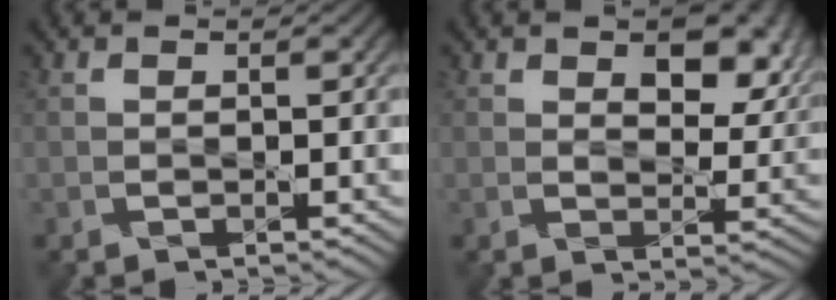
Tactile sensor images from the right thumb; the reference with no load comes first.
{"total": 7.2, "force": [3.6, 3.9, 5.0], "torque": [-0.086, -0.006, 0.058]}